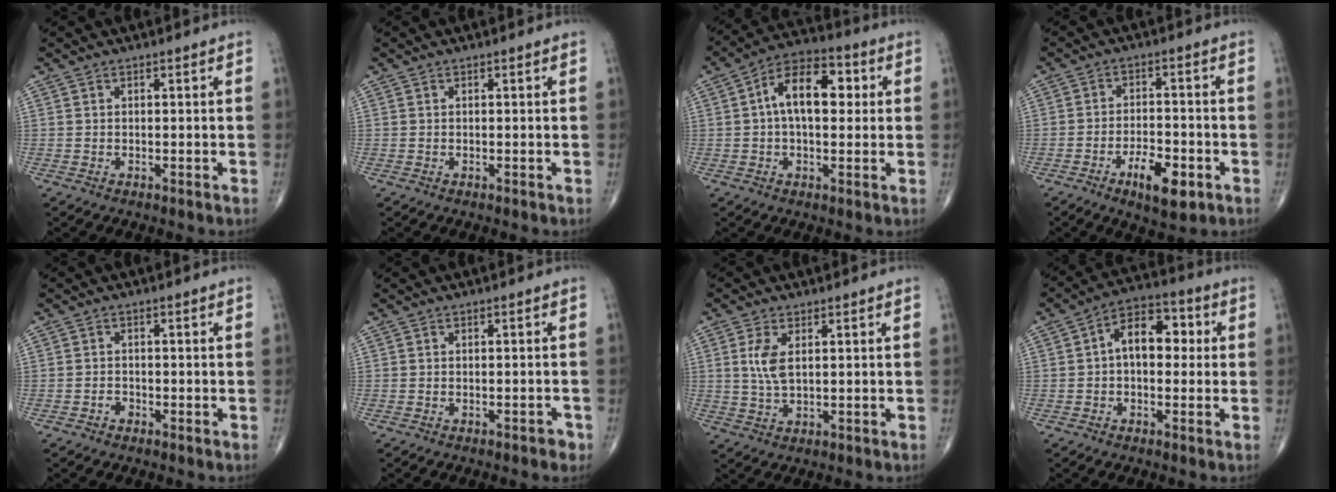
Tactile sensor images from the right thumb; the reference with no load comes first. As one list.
[{"total": 0.0}, {"total": 12.2, "force": [1.8, 6.8, 9.9], "torque": [-0.146, 0.027, 0.019]}, {"total": 8.3, "force": [-3.9, 3.4, 6.5], "torque": [-0.102, 0.018, -0.060]}, {"total": 1.2, "force": [-0.8, 0.9, 0.3], "torque": [-0.003, 0.005, -0.018]}, {"total": 1.4, "force": [-1.0, 0.7, 0.7], "torque": [-0.011, 0.008, -0.012]}, {"total": 5.0, "force": [1.2, 2.4, 4.3], "torque": [-0.094, -0.005, 0.028]}, {"total": 8.4, "force": [0.3, 5.4, 6.4], "torque": [-0.068, 0.032, -0.007]}]